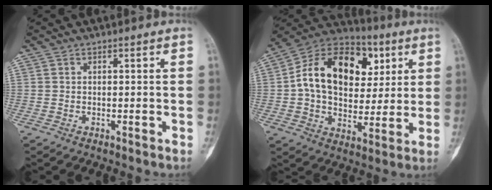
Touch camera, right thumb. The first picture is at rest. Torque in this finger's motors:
{"motor_torque": [1.89, 2.48, 1.04, -0.75, 0.51]}